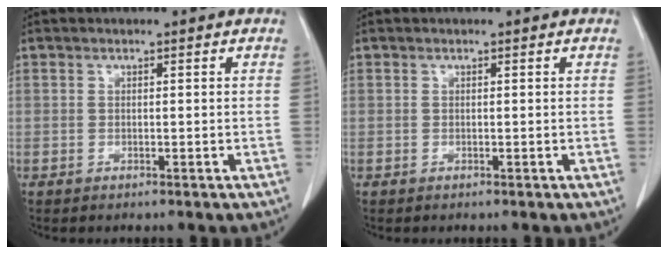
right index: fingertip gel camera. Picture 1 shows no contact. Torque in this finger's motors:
{"motor_torque": [0.00, 0.00, 0.01, 0.00]}